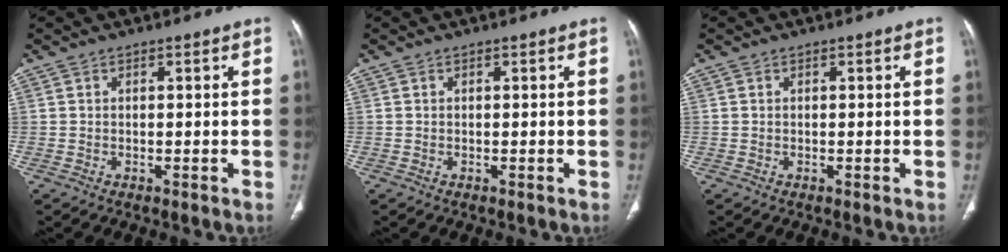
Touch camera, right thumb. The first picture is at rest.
{"total": 0.0}
{"total": 0.0}